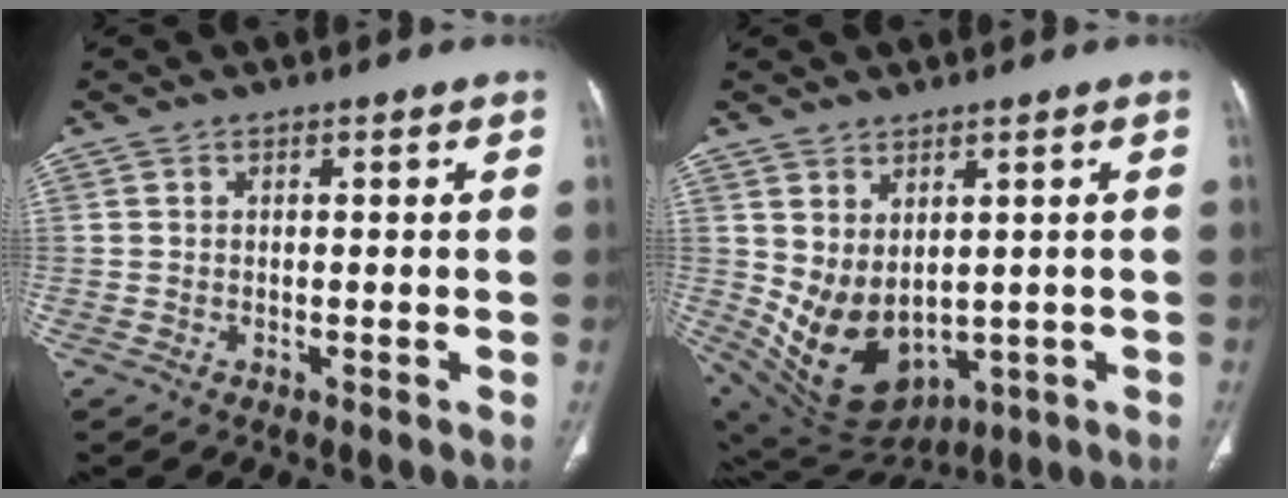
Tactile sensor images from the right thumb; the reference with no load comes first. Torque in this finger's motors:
{"motor_torque": [-0.44, 1.08, 0.85, 0.81, 0.30]}